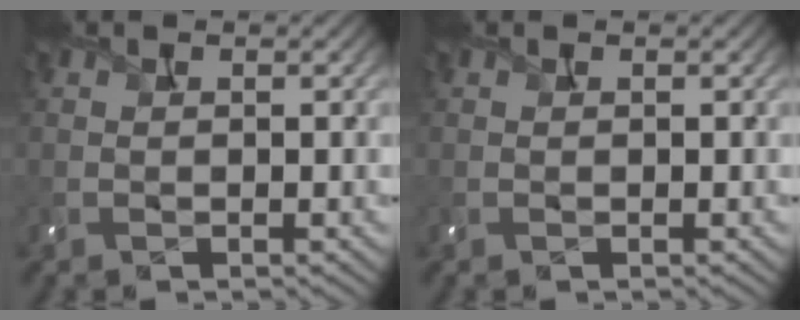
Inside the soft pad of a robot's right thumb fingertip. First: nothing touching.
{"total": 0.0}